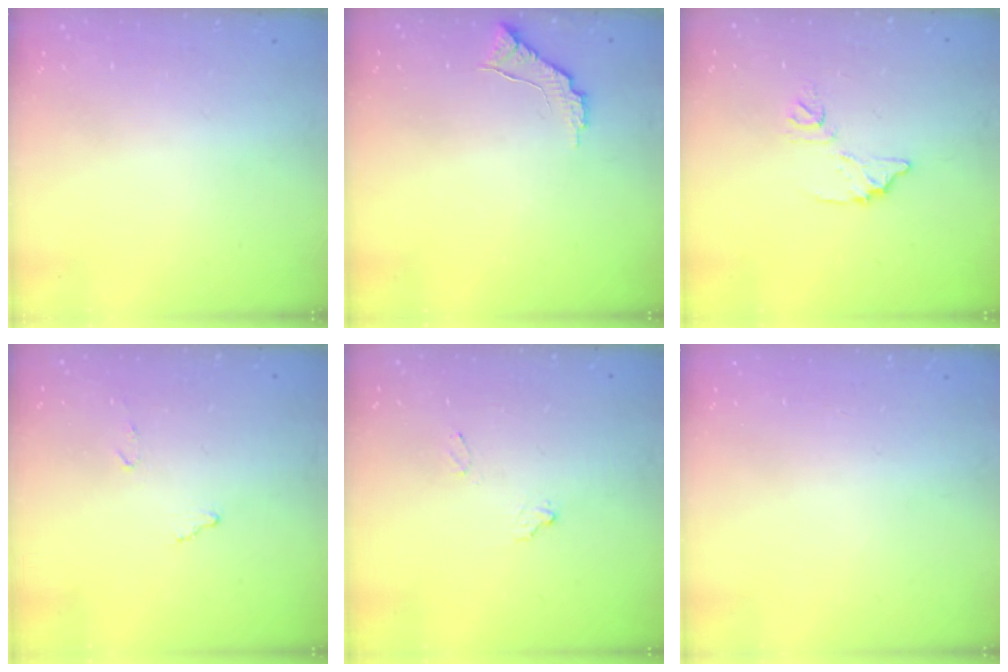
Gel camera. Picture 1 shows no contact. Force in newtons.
{"total": 8.3, "press": 8.3, "slide": 0.4}
{"total": 8.5, "press": 8.4, "slide": 0.3}
{"total": 7.1, "press": 7.1, "slide": 0.4}
{"total": 7.1, "press": 7.1, "slide": 0.3}
{"total": 0.0}